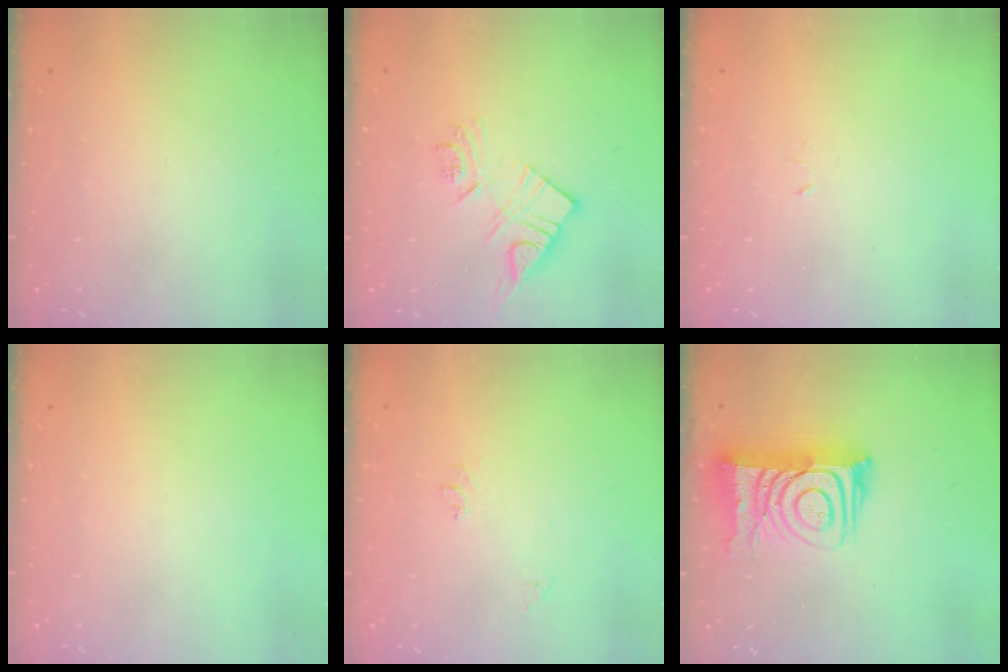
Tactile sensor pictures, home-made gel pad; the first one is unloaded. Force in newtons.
{"total": 10.8, "press": 10.7, "slide": 0.9}
{"total": 2.4, "press": 2.4, "slide": 0.4}
{"total": 0.0}
{"total": 6.6, "press": 6.6, "slide": 0.6}
{"total": 16.4, "press": 16.3, "slide": 1.6}